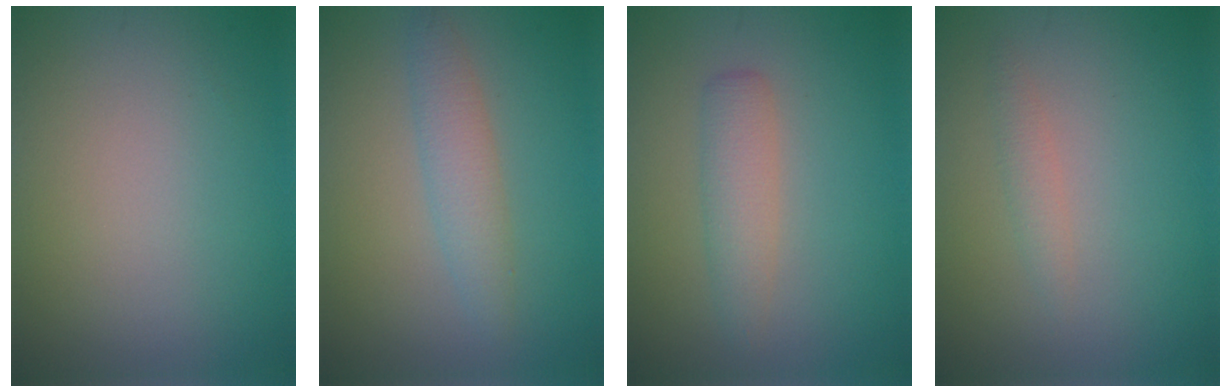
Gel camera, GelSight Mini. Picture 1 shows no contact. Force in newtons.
{"total": 2.5, "press": 2.5, "slide": 0.1}
{"total": 2.5, "press": 2.5, "slide": 0.0}
{"total": 1.2, "press": 1.2, "slide": 0.0}